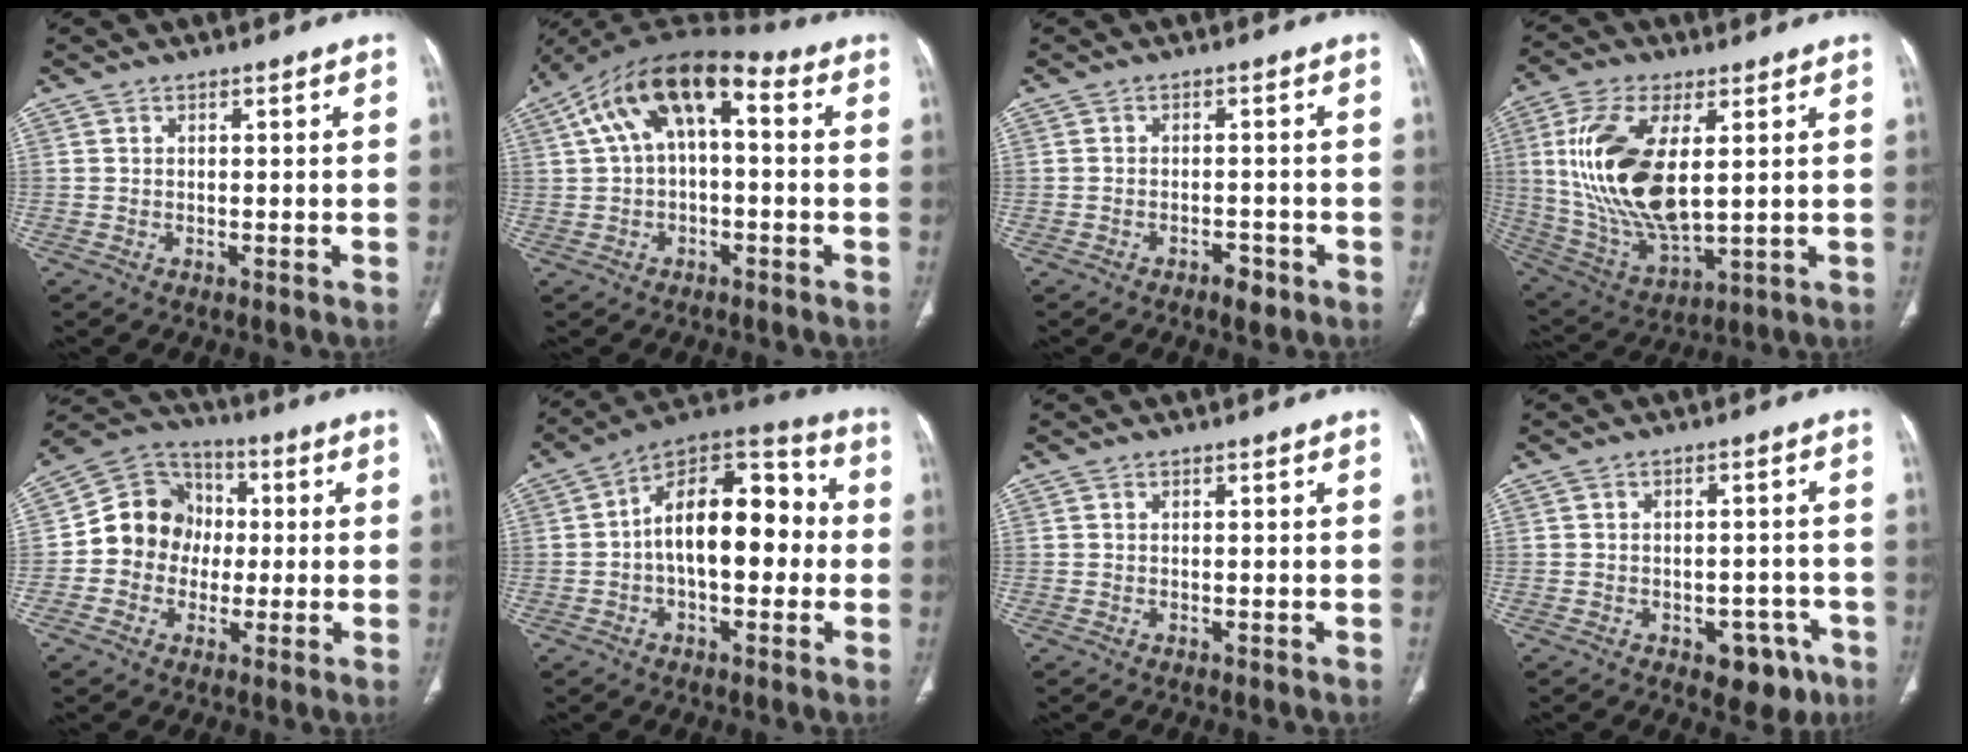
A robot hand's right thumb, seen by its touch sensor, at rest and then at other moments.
{"total": 13.2, "force": [2.6, 6.7, 11.1], "torque": [-0.195, 0.044, 0.037]}
{"total": 2.7, "force": [-1.8, 1.4, 1.5], "torque": [-0.018, 0.008, -0.023]}
{"total": 19.6, "force": [3.3, 9.3, 17.0], "torque": [-0.350, -0.019, 0.072]}
{"total": 12.1, "force": [-0.7, 11.1, 4.9], "torque": [-0.045, 0.031, -0.022]}
{"total": 18.3, "force": [-0.2, 9.9, 15.4], "torque": [-0.209, 0.050, -0.015]}
{"total": 0.0}
{"total": 6.9, "force": [-3.6, 4.3, 4.0], "torque": [-0.021, 0.024, -0.040]}